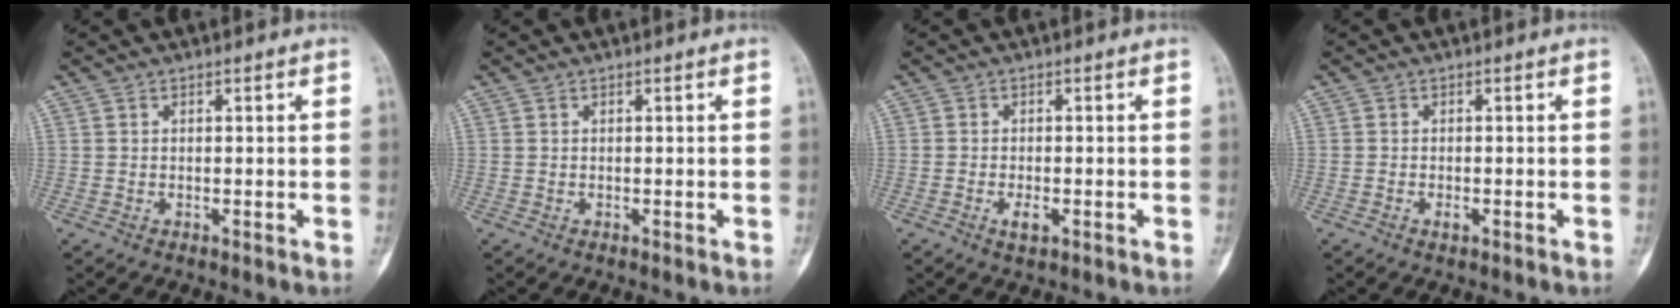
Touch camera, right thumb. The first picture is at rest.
{"total": 0.0}
{"total": 2.4, "force": [-1.0, 1.1, 1.9], "torque": [-0.030, 0.003, -0.018]}
{"total": 1.0, "force": [-0.5, 0.5, 0.7], "torque": [-0.010, 0.005, -0.010]}